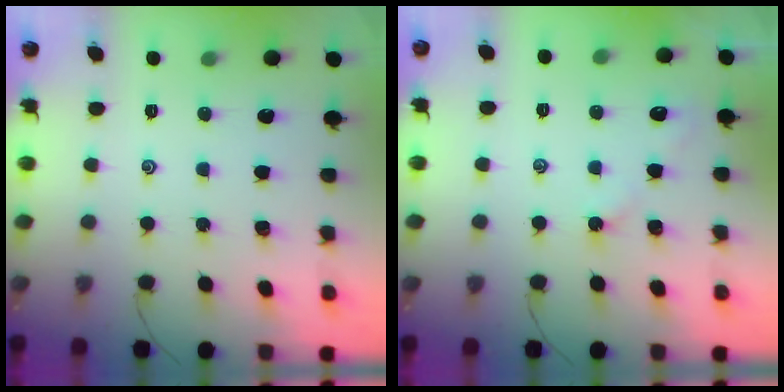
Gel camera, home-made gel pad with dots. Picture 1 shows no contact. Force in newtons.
{"total": 2.3, "press": 2.3, "slide": 0.3}